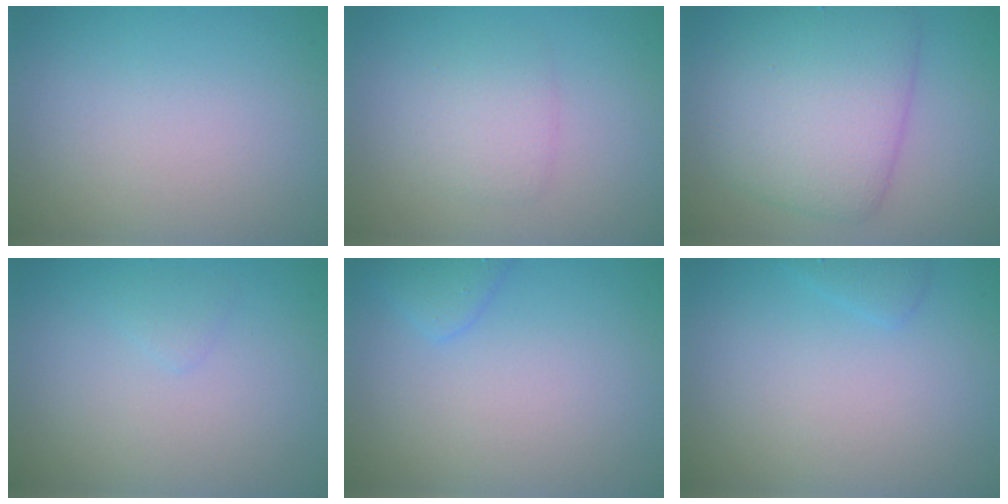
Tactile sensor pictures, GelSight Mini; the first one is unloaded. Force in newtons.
{"total": 2.0, "press": 2.0, "slide": 0.1}
{"total": 7.0, "press": 7.0, "slide": 0.3}
{"total": 0.8, "press": 0.8, "slide": 0.0}
{"total": 1.9, "press": 1.9, "slide": 0.1}
{"total": 1.0, "press": 1.0, "slide": 0.1}